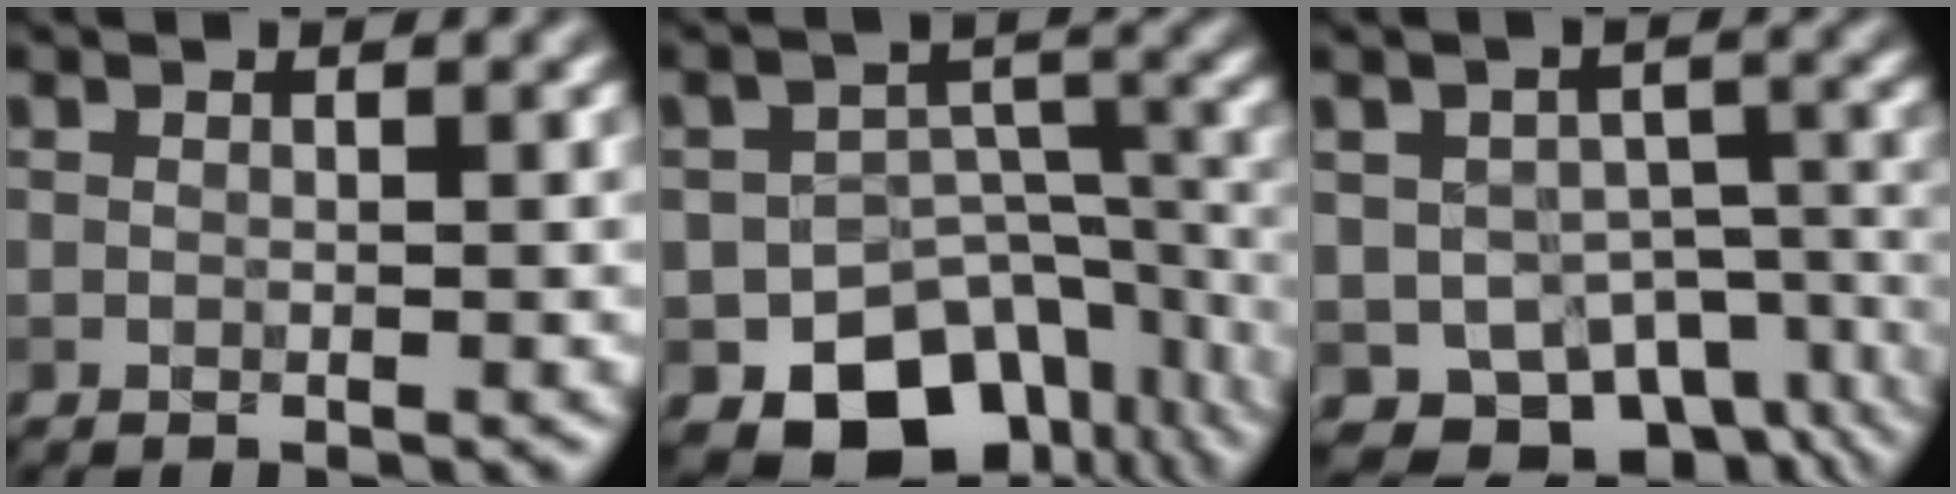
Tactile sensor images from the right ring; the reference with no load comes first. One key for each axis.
{"total": 10.7, "fx": -7.4, "fy": 6.9, "fz": 3.5, "tx": -0.029, "ty": -0.012, "tz": -0.097}
{"total": 8.1, "fx": -4.8, "fy": 5.5, "fz": 3.4, "tx": -0.042, "ty": -0.033, "tz": -0.054}